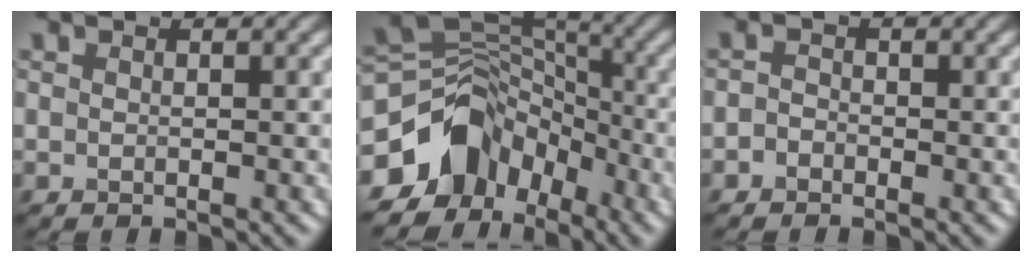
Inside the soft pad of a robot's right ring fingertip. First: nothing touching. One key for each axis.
{"total": 9.7, "fx": -4.8, "fy": 7.2, "fz": 4.4, "tx": -0.064, "ty": 0.006, "tz": -0.098}
{"total": 1.0, "fx": -0.8, "fy": 0.6, "fz": 0.2, "tx": -0.002, "ty": 0.001, "tz": -0.018}